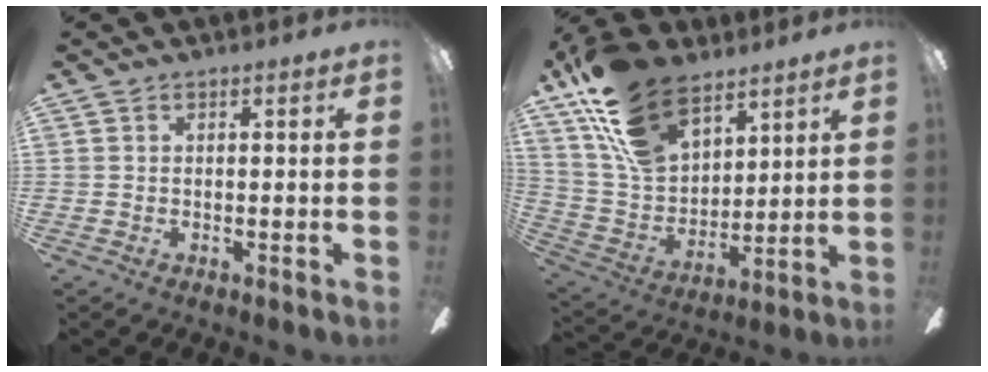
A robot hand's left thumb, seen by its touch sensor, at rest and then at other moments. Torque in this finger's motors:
{"motor_torque": [1.13, 0.64, 1.59, -1.18, 0.56]}